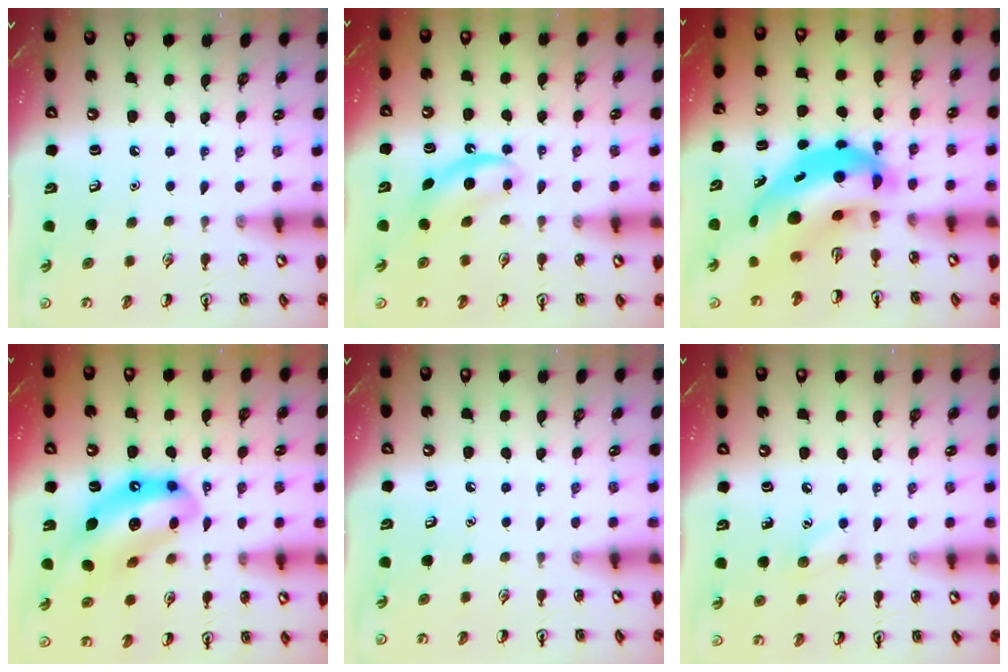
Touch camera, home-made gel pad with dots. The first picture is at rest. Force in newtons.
{"total": 4.7, "press": 4.6, "slide": 0.7}
{"total": 10.6, "press": 10.2, "slide": 2.9}
{"total": 14.9, "press": 14.1, "slide": 4.7}
{"total": 0.0}
{"total": 5.9, "press": 5.7, "slide": 1.6}